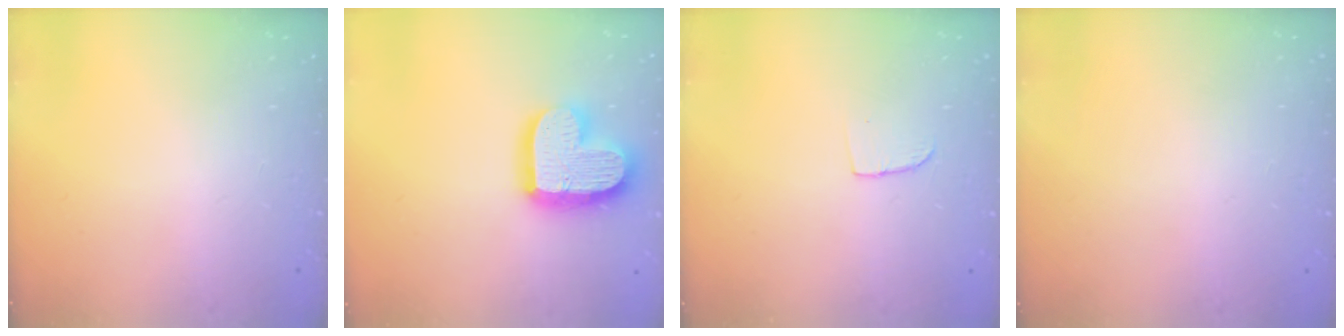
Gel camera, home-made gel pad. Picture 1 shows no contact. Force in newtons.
{"total": 17.8, "press": 17.8, "slide": 1.3}
{"total": 3.8, "press": 3.8, "slide": 0.4}
{"total": 0.0}